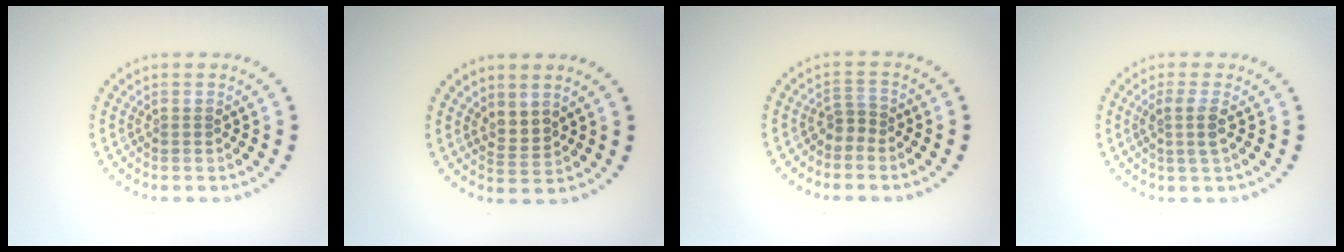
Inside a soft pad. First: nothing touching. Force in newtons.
{"total": 1.7, "press": 1.4, "slide": 1.0}
{"total": 1.5, "press": 1.0, "slide": 1.1}
{"total": 1.9, "press": 1.5, "slide": 1.2}